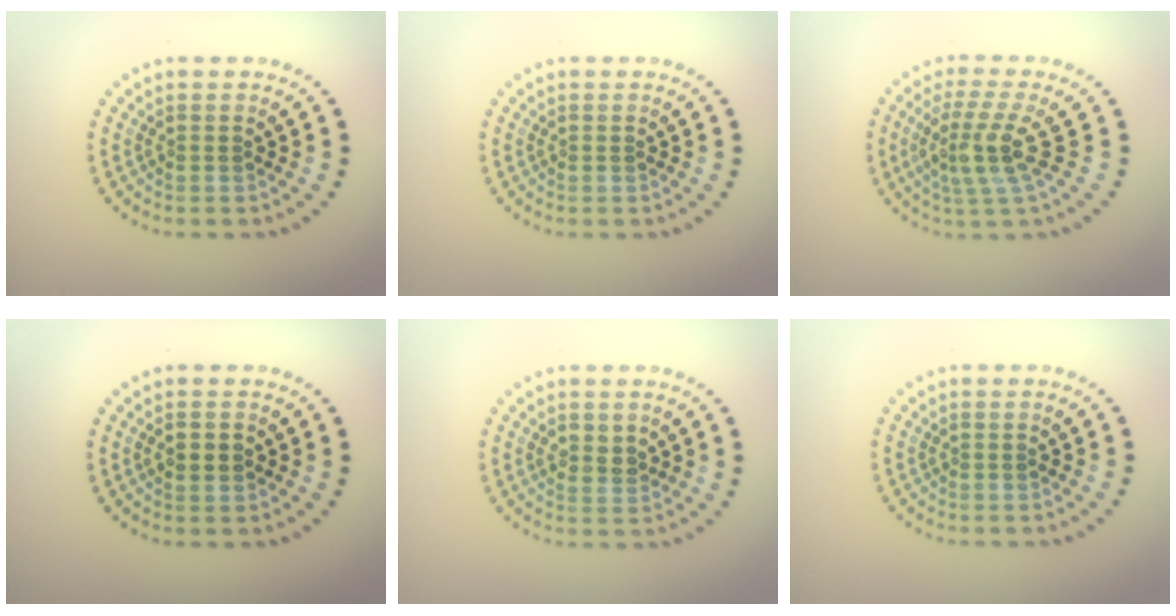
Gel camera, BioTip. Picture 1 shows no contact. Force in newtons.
{"total": 0.0}
{"total": 4.0, "press": 2.9, "slide": 2.8}
{"total": 2.1, "press": 2.0, "slide": 0.2}
{"total": 1.7, "press": 1.7, "slide": 0.4}
{"total": 0.0}